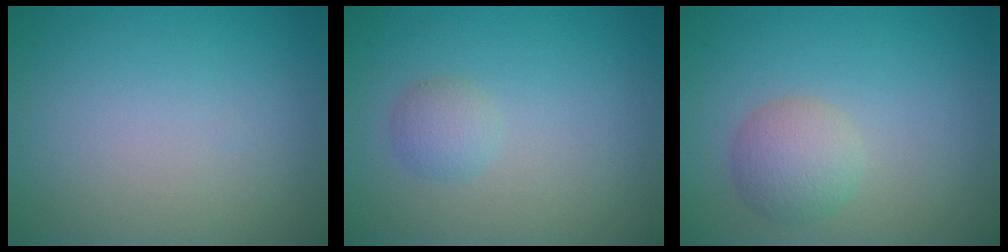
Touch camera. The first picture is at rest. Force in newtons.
{"total": 1.5, "press": 1.5, "slide": 0.0}
{"total": 3.0, "press": 3.0, "slide": 0.0}